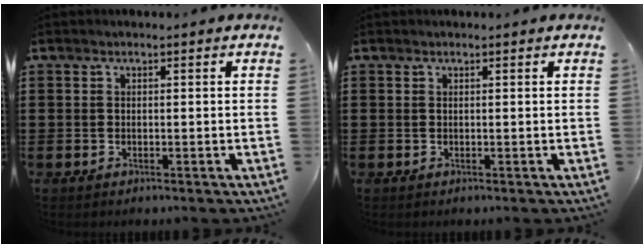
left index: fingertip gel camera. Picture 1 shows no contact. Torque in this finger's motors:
{"motor_torque": [0.32, 0.21, -0.02, -0.01]}